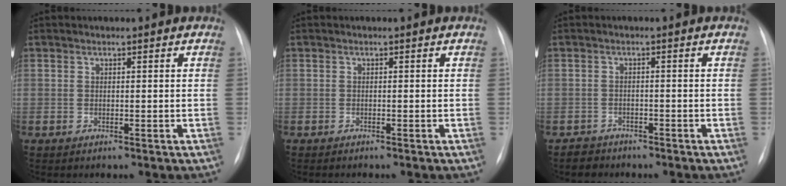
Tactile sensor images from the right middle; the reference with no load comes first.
{"total": 0.8, "force": [-0.7, 0.0, 0.3], "torque": [-0.007, -0.002, -0.011]}
{"total": 2.4, "force": [-2.0, 1.3, -0.4], "torque": [-0.003, 0.003, -0.035]}